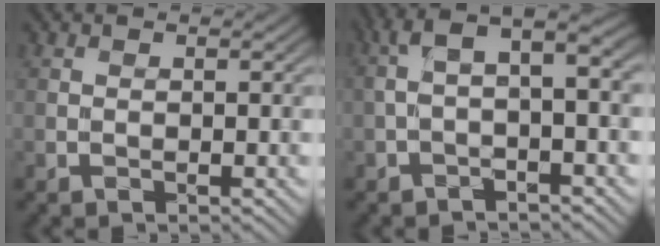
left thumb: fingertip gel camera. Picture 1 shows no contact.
{"total": 4.5, "force": [0.1, 1.1, 4.3], "torque": [-0.089, 0.019, -0.009]}